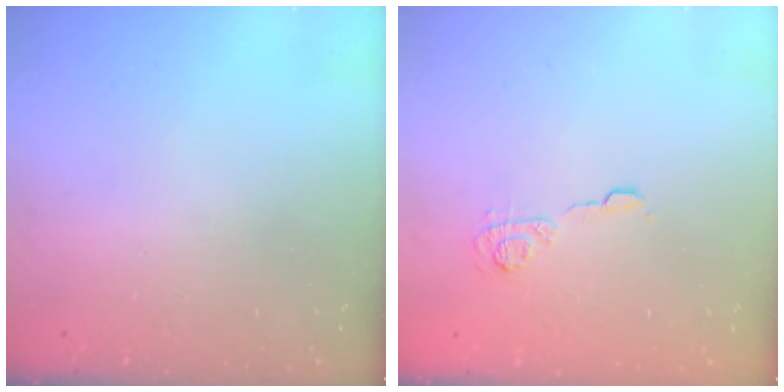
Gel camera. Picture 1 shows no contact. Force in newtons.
{"total": 5.5, "press": 5.5, "slide": 0.5}